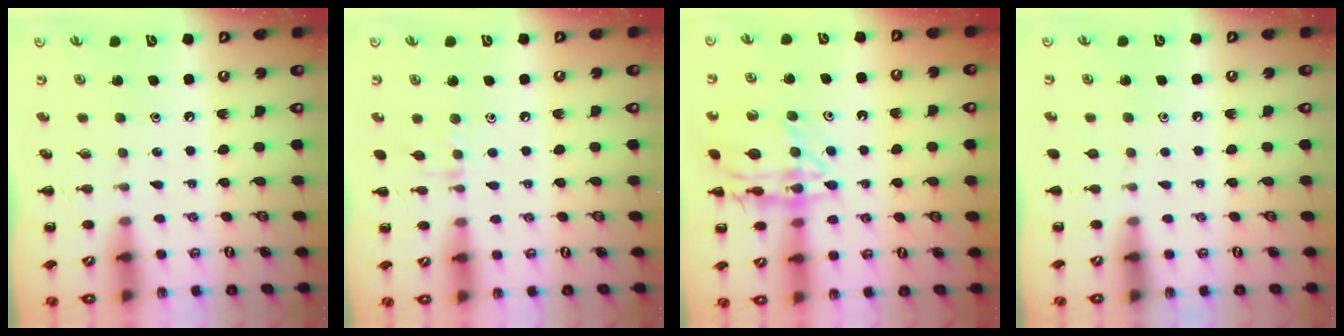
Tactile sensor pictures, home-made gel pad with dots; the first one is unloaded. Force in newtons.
{"total": 5.0, "press": 4.8, "slide": 1.5}
{"total": 15.1, "press": 15.0, "slide": 1.4}
{"total": 0.6, "press": 0.6, "slide": 0.1}